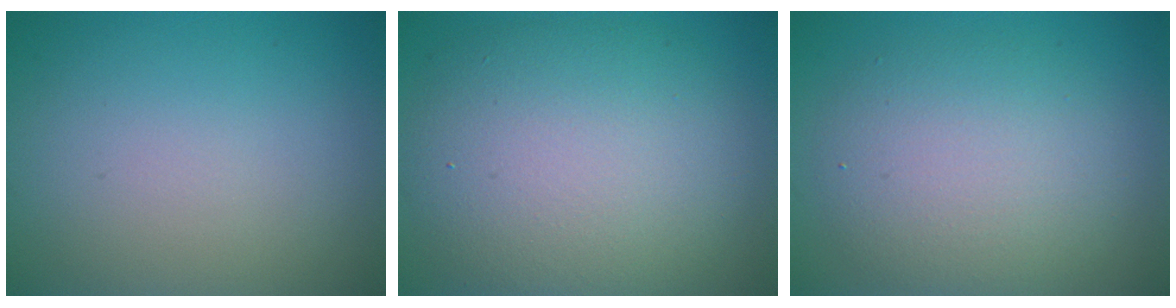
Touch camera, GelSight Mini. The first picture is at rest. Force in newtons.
{"total": 10.1, "press": 10.1, "slide": 0.6}
{"total": 5.7, "press": 5.7, "slide": 0.3}